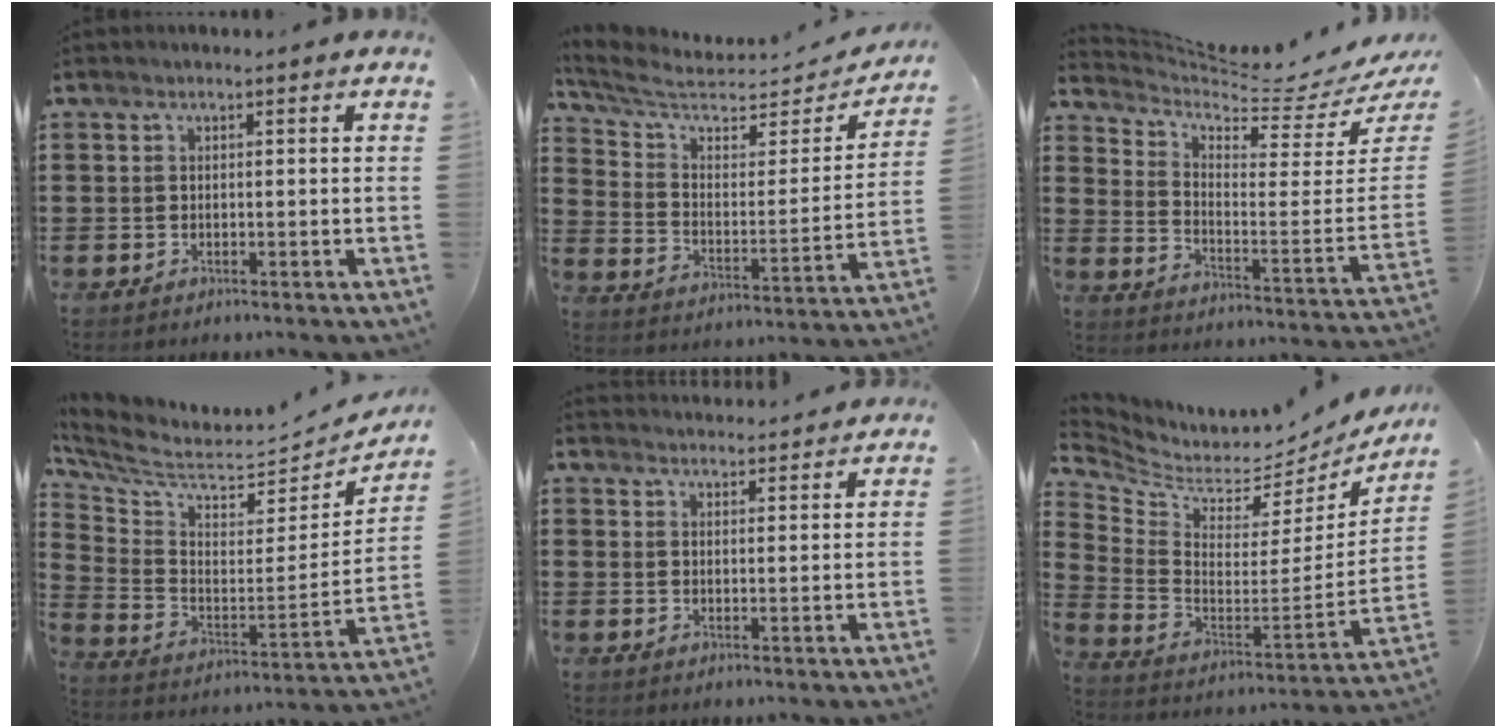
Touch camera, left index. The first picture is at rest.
{"total": 6.5, "force": [5.2, 2.4, 3.1], "torque": [-0.087, -0.037, 0.087]}
{"total": 4.8, "force": [4.4, 1.2, 1.7], "torque": [-0.054, -0.049, 0.069]}
{"total": 5.0, "force": [4.4, 1.2, 2.1], "torque": [-0.071, -0.056, 0.070]}
{"total": 2.9, "force": [2.9, 0.0, -0.2], "torque": [-0.005, -0.012, 0.054]}
{"total": 4.4, "force": [3.4, 2.2, 1.8], "torque": [-0.062, -0.047, 0.053]}